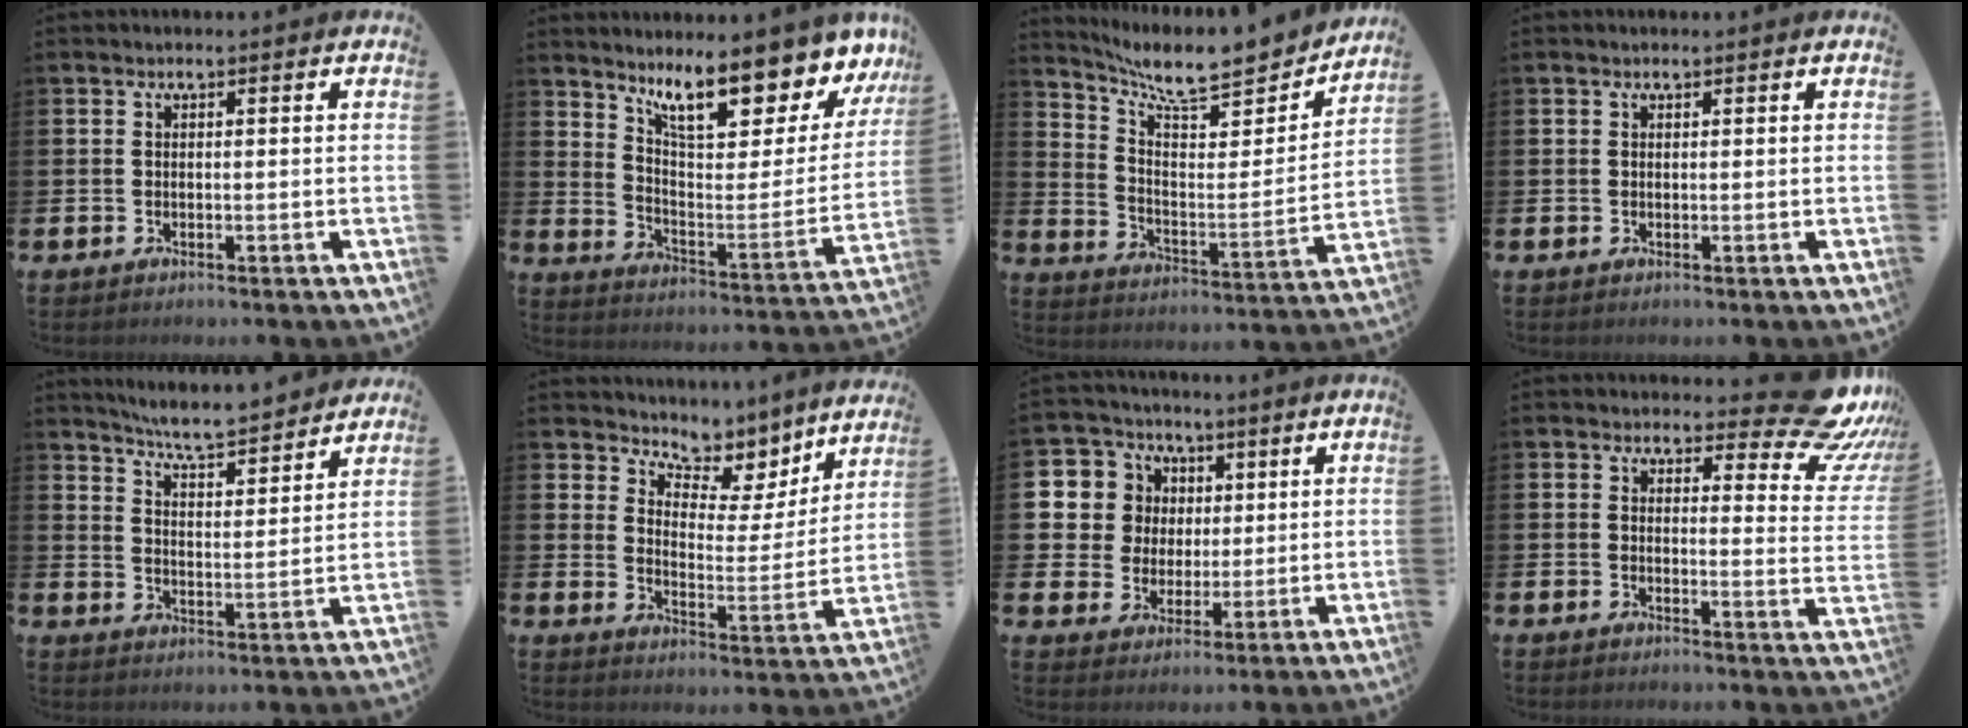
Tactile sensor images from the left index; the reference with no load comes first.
{"total": 12.6, "force": [10.5, 3.7, 5.8], "torque": [-0.114, -0.084, 0.179]}
{"total": 9.4, "force": [8.6, 1.8, 3.4], "torque": [-0.082, -0.071, 0.142]}
{"total": 0.0}
{"total": 6.7, "force": [6.5, -0.2, 1.5], "torque": [-0.047, -0.050, 0.111]}
{"total": 7.3, "force": [6.6, 2.9, 1.1], "torque": [-0.051, -0.057, 0.113]}
{"total": 7.3, "force": [2.4, 6.8, 0.9], "torque": [-0.050, 0.007, 0.046]}
{"total": 8.3, "force": [6.6, 3.2, 3.8], "torque": [-0.034, -0.058, 0.107]}